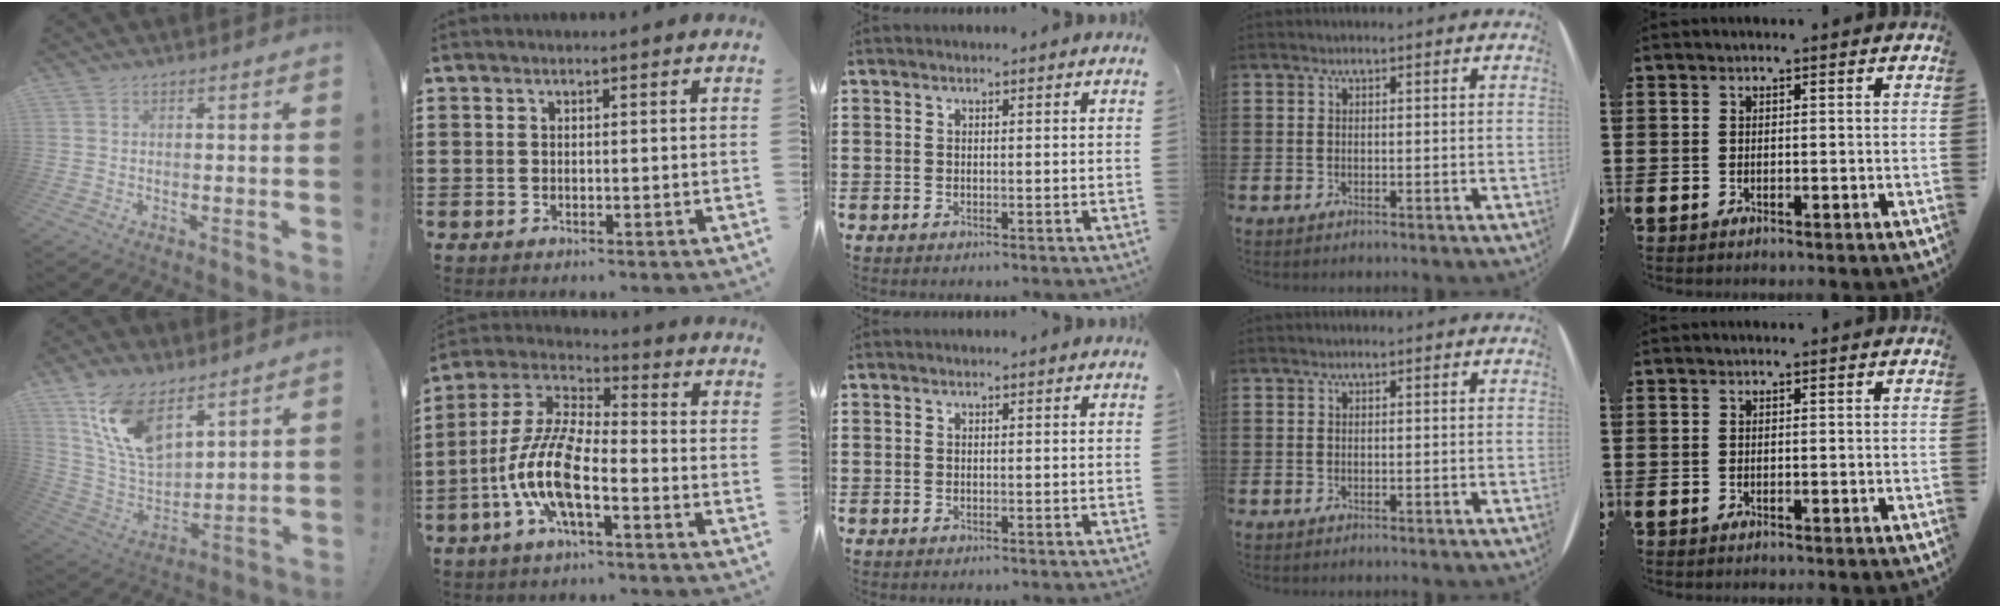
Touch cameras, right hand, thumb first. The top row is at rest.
{"thumb": {"total": 15.5, "force": [10.0, 7.6, 9.1], "torque": [-0.202, -0.059, 0.189]}, "index": {"total": 10.9, "force": [-4.6, 3.4, 9.3], "torque": [-0.231, -0.013, -0.095]}}